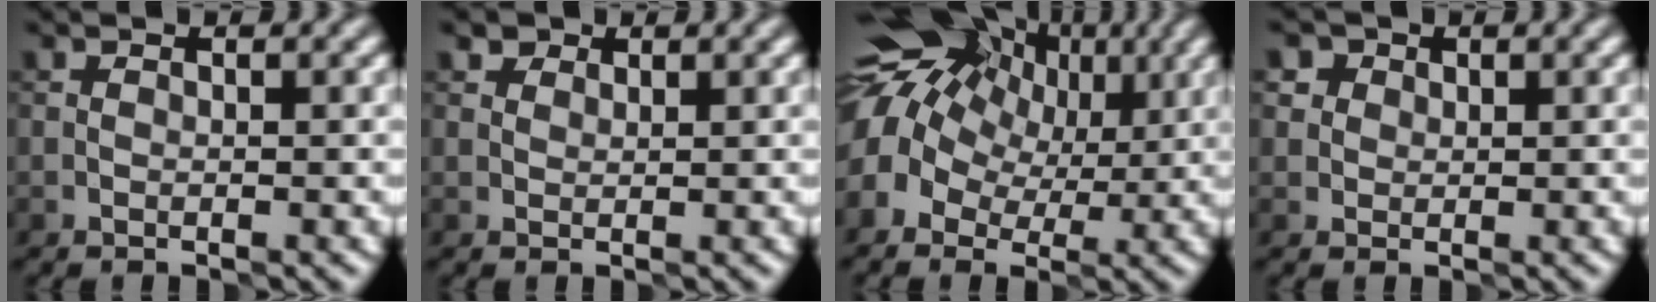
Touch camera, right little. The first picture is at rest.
{"total": 2.1, "force": [1.5, 1.2, 0.8], "torque": [-0.011, 0.005, 0.011]}
{"total": 14.0, "force": [3.9, 10.4, 8.5], "torque": [-0.161, 0.034, 0.051]}
{"total": 3.0, "force": [1.6, 2.4, 0.8], "torque": [0.008, 0.012, 0.016]}